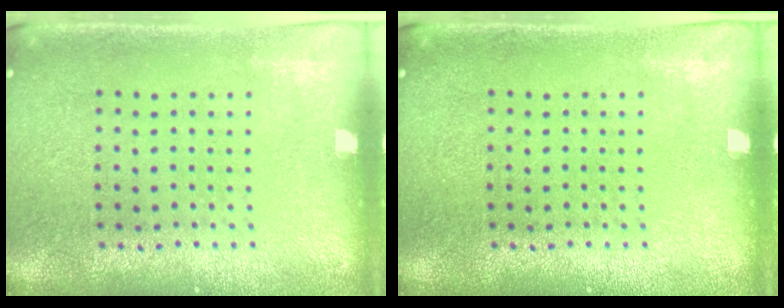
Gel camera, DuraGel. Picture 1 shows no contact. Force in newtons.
{"total": 0.0}